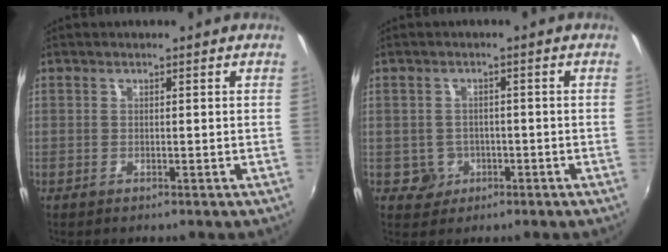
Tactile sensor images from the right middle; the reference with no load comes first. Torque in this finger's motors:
{"motor_torque": [0.20, -0.16, 0.01, -0.01]}